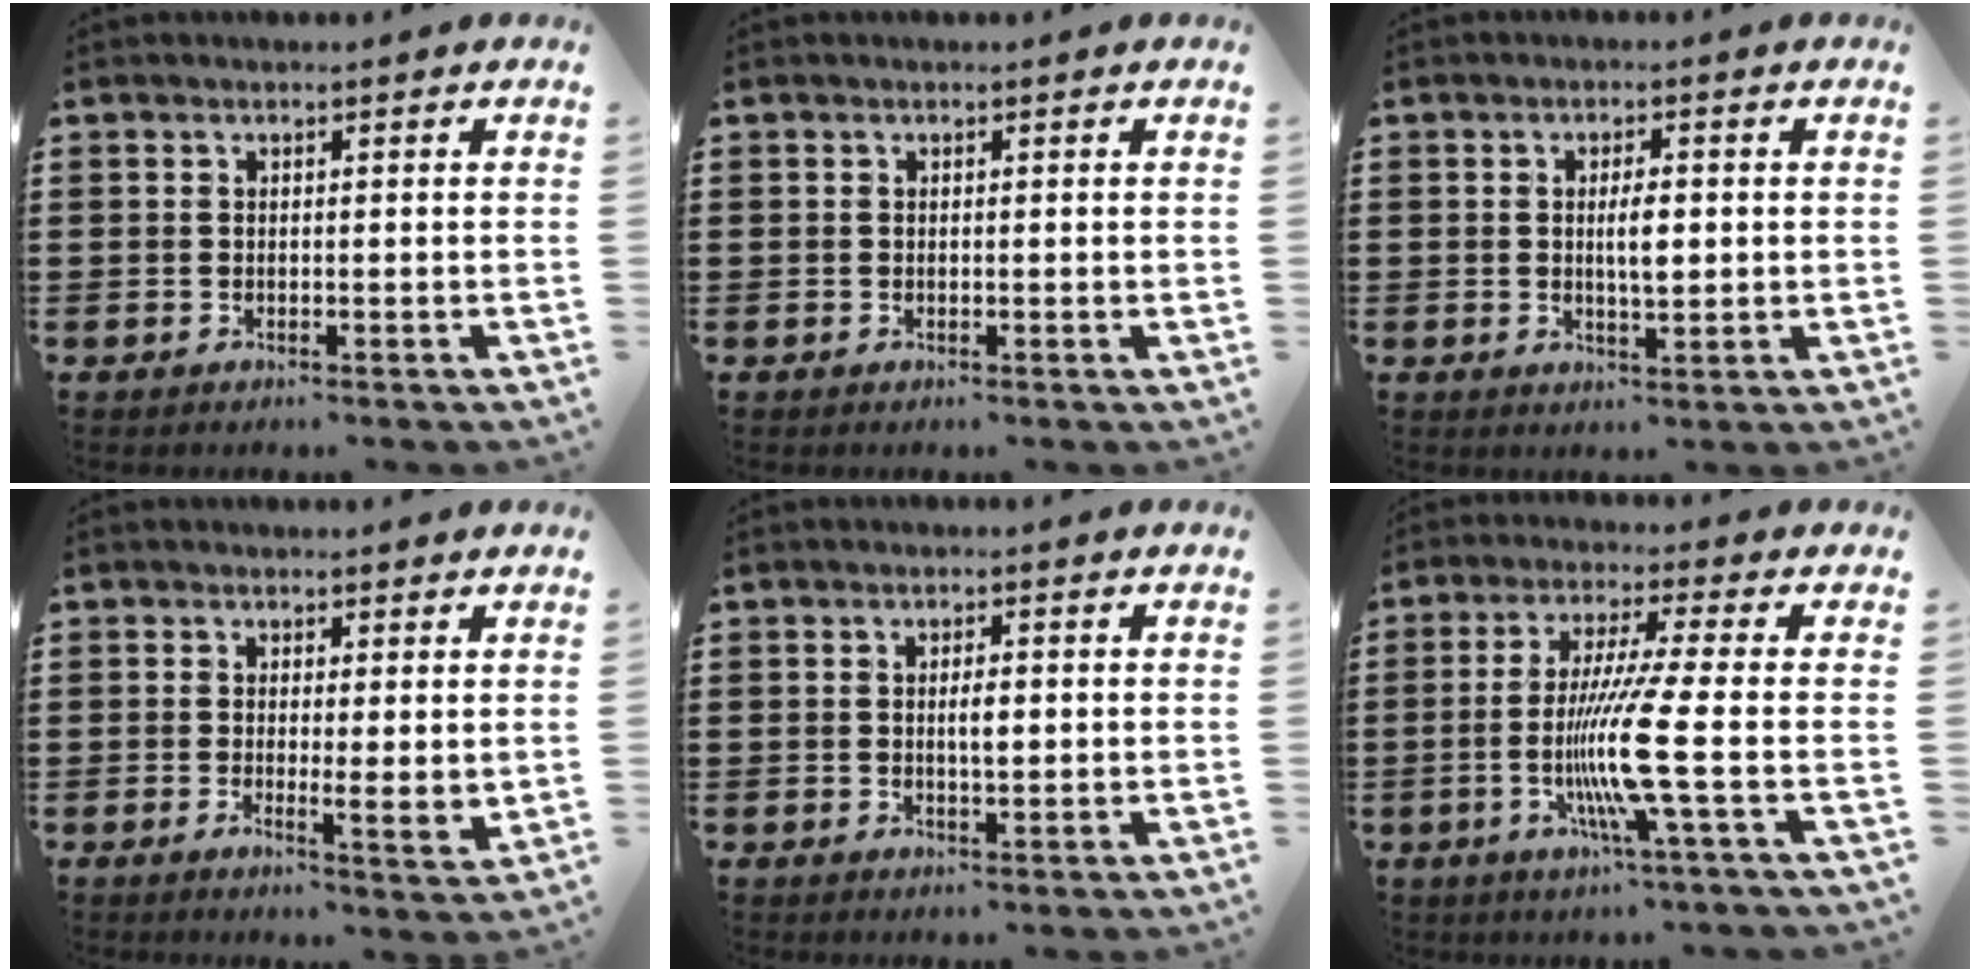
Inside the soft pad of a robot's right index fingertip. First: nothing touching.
{"total": 0.0}
{"total": 4.0, "force": [0.2, 1.2, 3.8], "torque": [-0.064, -0.002, 0.000]}
{"total": 2.8, "force": [1.0, 0.6, 2.6], "torque": [-0.043, -0.005, 0.018]}
{"total": 2.6, "force": [0.1, 0.7, 2.5], "torque": [-0.048, -0.001, 0.000]}
{"total": 11.2, "force": [-2.5, -0.8, 10.9], "torque": [-0.222, -0.025, -0.058]}